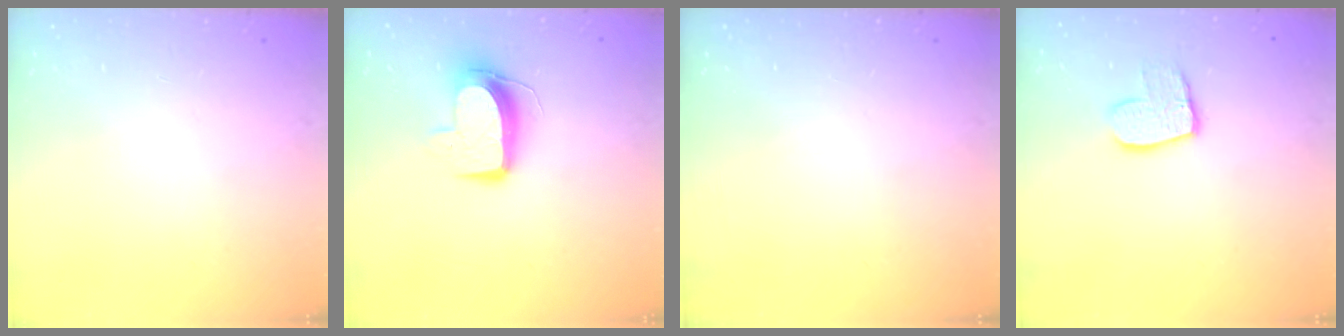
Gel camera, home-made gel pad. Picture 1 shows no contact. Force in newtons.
{"total": 10.2, "press": 10.2, "slide": 0.8}
{"total": 0.0}
{"total": 10.1, "press": 10.0, "slide": 0.7}